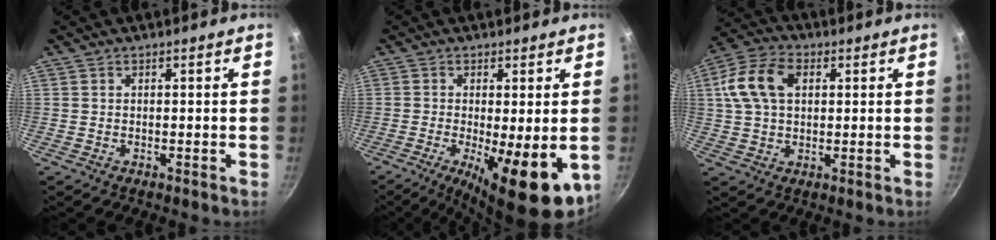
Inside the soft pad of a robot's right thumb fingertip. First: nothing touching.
{"total": 15.0, "force": [-4.8, 4.6, 13.5], "torque": [-0.170, -0.022, -0.056]}
{"total": 11.1, "force": [2.8, 7.1, 8.0], "torque": [-0.156, 0.020, 0.047]}